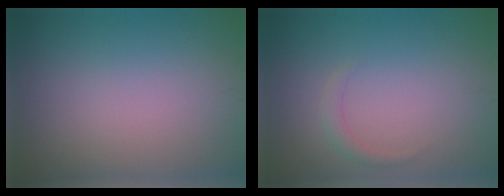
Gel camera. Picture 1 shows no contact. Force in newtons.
{"total": 1.0, "press": 1.0, "slide": 0.1}